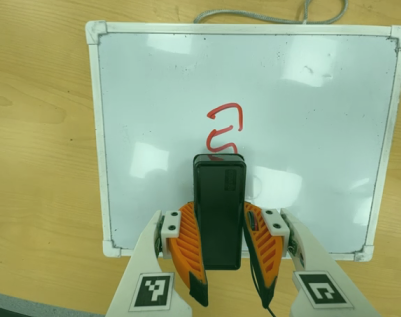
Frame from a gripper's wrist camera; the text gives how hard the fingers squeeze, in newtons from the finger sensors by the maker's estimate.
{"total": 8.1, "left": 6.4, "right": 9.8}